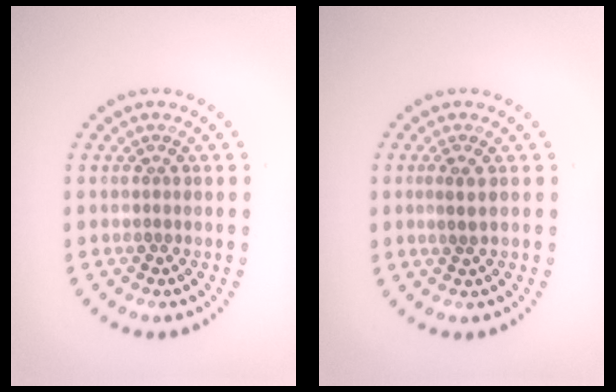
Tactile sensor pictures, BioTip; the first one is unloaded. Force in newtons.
{"total": 1.0, "press": 0.9, "slide": 0.4}